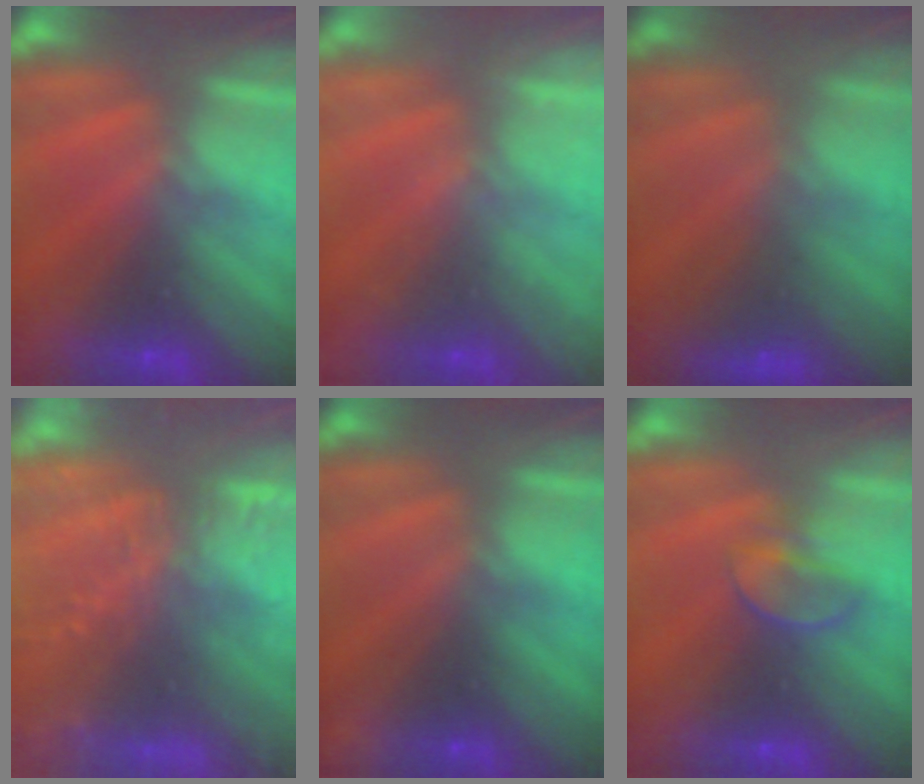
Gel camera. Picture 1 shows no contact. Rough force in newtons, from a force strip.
{"total": 2.1}
{"total": 2.8}
{"total": 7.8}
{"total": 2.4}
{"total": 2.3}